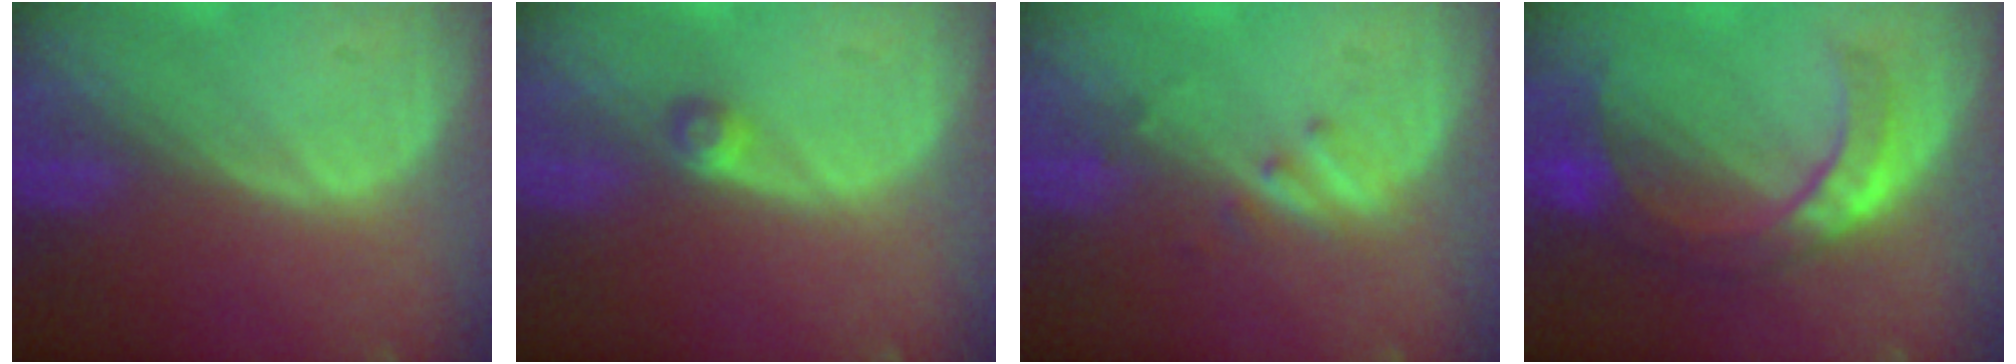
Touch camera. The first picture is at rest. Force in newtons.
{"total": 1.8, "press": 1.6, "slide": 0.8}
{"total": 2.5, "press": 2.2, "slide": 1.2}
{"total": 8.0, "press": 7.5, "slide": 2.8}